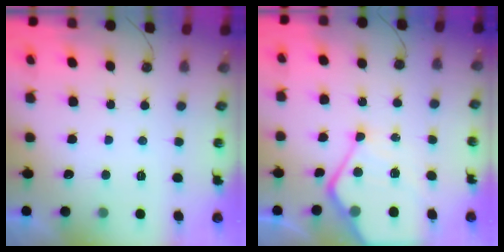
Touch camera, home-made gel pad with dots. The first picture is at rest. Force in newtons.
{"total": 13.5, "press": 13.5, "slide": 1.3}